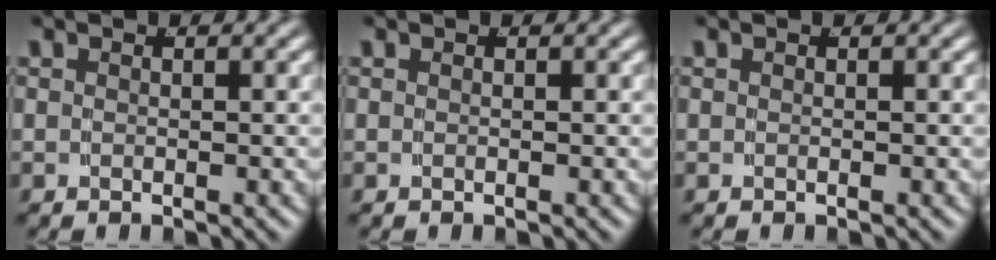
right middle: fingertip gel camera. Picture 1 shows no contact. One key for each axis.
{"total": 0.0}
{"total": 0.0}